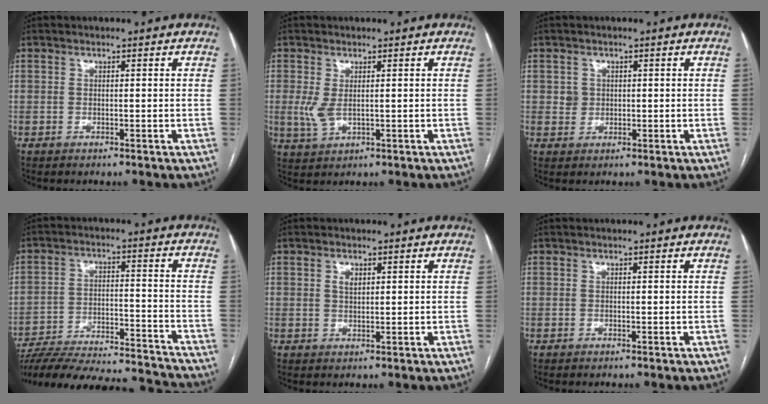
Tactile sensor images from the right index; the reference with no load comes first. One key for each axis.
{"total": 3.2, "fx": 0.3, "fy": 1.4, "fz": 2.8, "tx": -0.073, "ty": -0.004, "tz": 0.015}
{"total": 1.8, "fx": 0.4, "fy": 1.7, "fz": 0.2, "tx": 0.000, "ty": 0.000, "tz": 0.005}
{"total": 25.0, "fx": -23.4, "fy": 2.7, "fz": 8.3, "tx": -0.128, "ty": -0.018, "tz": -0.333}
{"total": 1.7, "fx": 0.7, "fy": 1.0, "fz": 1.2, "tx": -0.022, "ty": 0.002, "tz": 0.014}
{"total": 0.0}